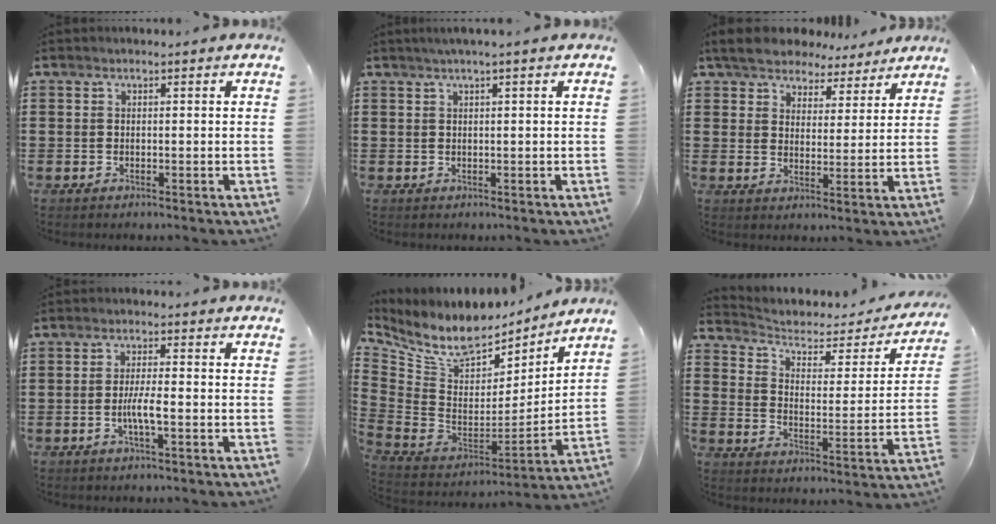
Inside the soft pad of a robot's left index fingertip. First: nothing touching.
{"total": 1.2, "force": [0.6, -0.2, 1.0], "torque": [-0.018, 0.000, 0.010]}
{"total": 5.7, "force": [5.5, 1.7, 0.6], "torque": [-0.043, -0.023, 0.097]}
{"total": 3.8, "force": [-1.0, 0.5, 3.7], "torque": [-0.071, -0.003, -0.020]}
{"total": 8.6, "force": [7.0, 3.5, 3.6], "torque": [-0.111, -0.056, 0.124]}
{"total": 3.1, "force": [1.9, 1.8, 1.6], "torque": [-0.046, -0.013, 0.025]}